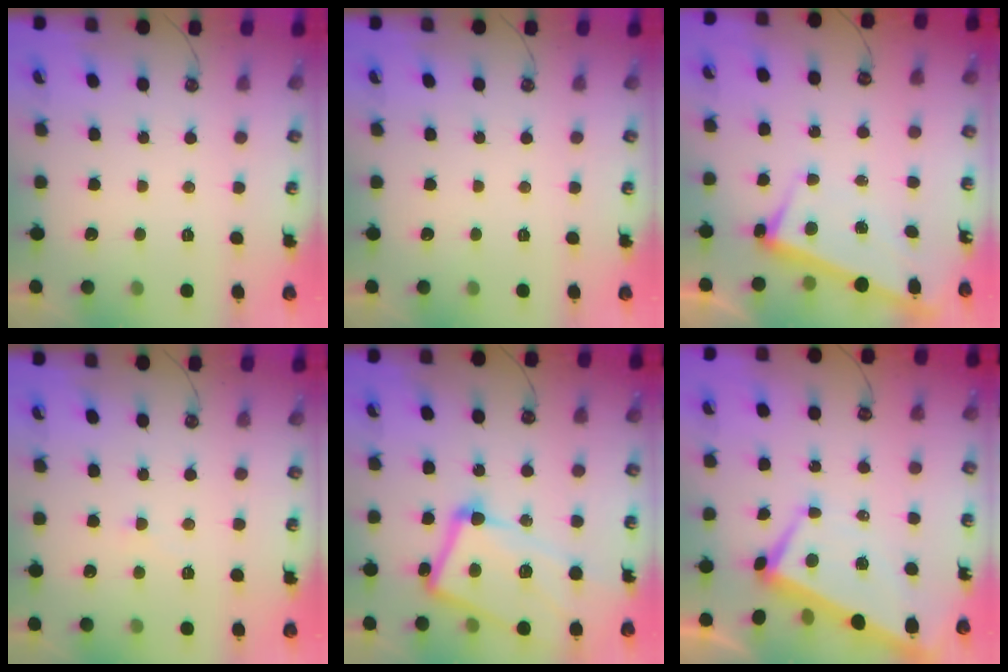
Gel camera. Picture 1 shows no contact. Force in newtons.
{"total": 0.0}
{"total": 3.2, "press": 3.1, "slide": 0.7}
{"total": 2.9, "press": 2.8, "slide": 0.8}
{"total": 17.8, "press": 17.6, "slide": 2.6}
{"total": 1.4, "press": 1.1, "slide": 0.8}